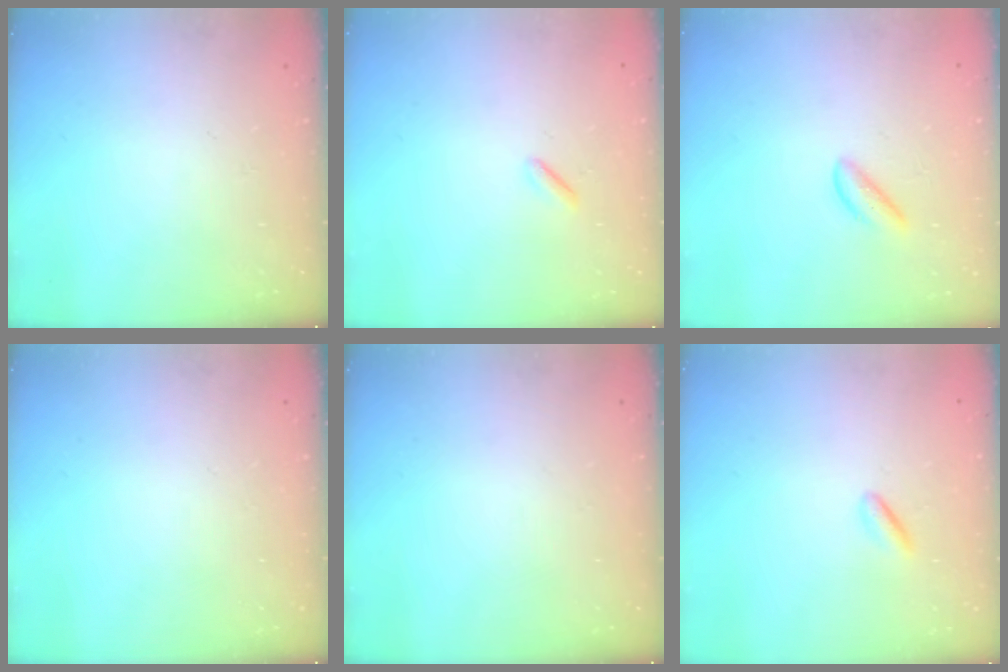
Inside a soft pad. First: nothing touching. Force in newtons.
{"total": 1.0, "press": 0.9, "slide": 0.4}
{"total": 2.3, "press": 2.3, "slide": 0.3}
{"total": 0.0}
{"total": 0.0}
{"total": 2.5, "press": 2.3, "slide": 1.0}